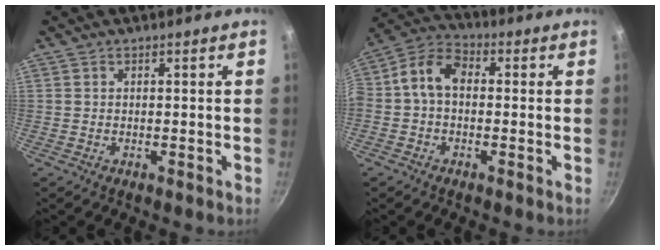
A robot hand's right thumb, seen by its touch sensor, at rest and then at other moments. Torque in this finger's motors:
{"motor_torque": [1.38, 1.51, 0.90, -0.74, 0.53]}